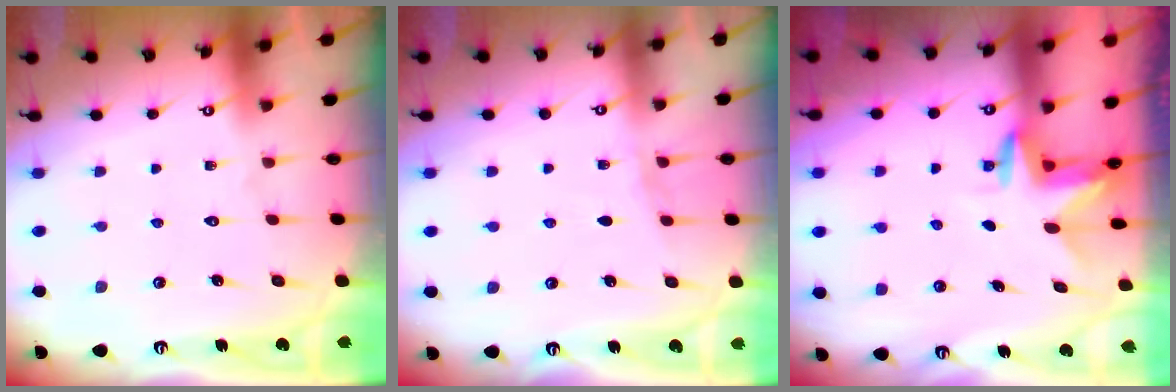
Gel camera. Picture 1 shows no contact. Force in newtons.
{"total": 2.9, "press": 2.8, "slide": 0.7}
{"total": 2.7, "press": 2.7, "slide": 0.2}